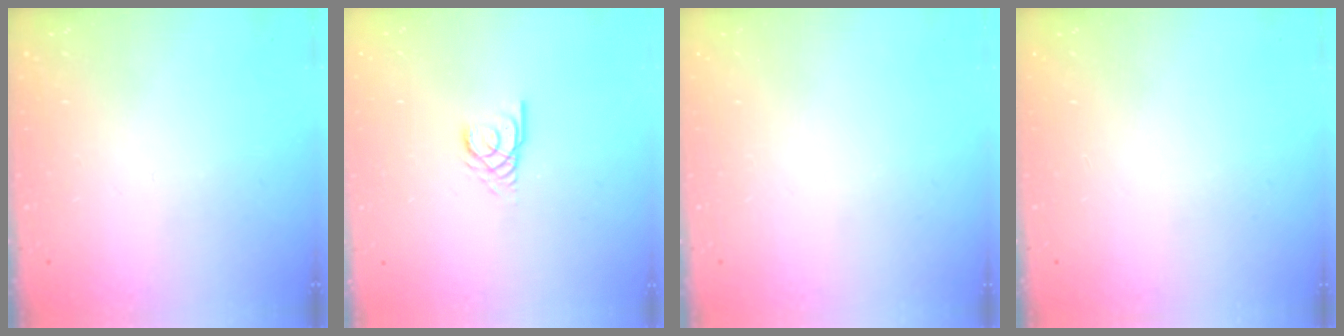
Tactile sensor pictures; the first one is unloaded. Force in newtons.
{"total": 2.7, "press": 2.7, "slide": 0.2}
{"total": 0.0}
{"total": 0.0}